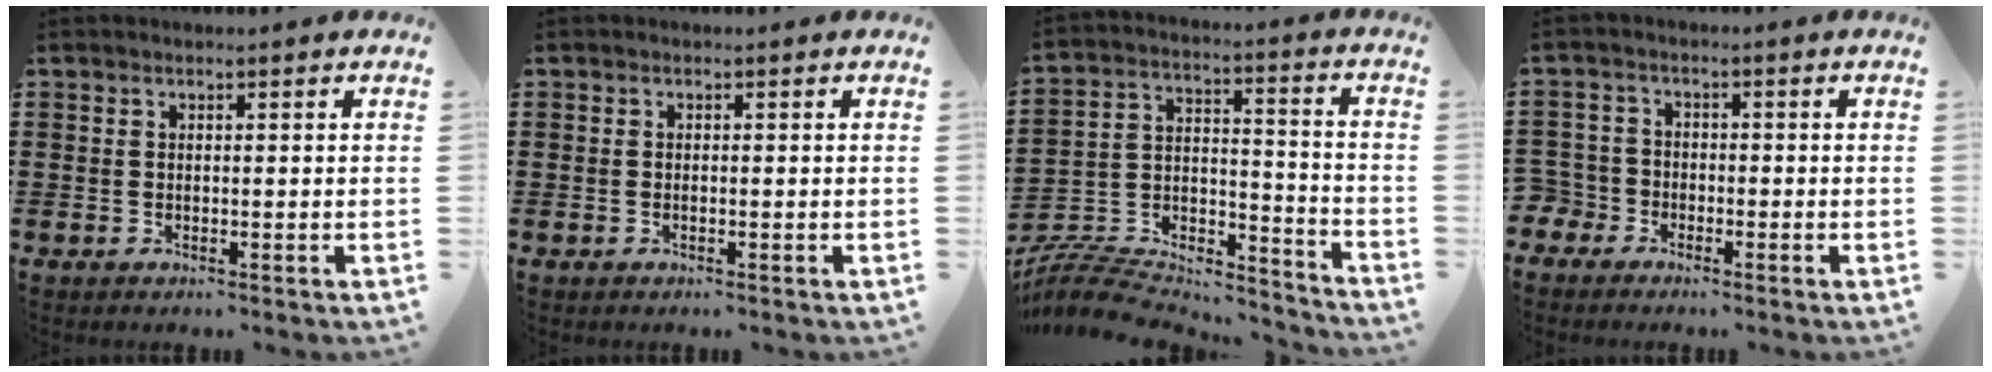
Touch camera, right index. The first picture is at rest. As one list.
[{"total": 0.0}, {"total": 7.8, "force": [-7.1, 2.5, 1.8], "torque": [-0.038, 0.004, -0.142]}, {"total": 2.9, "force": [-2.2, 2.0, 0.0], "torque": [-0.027, -0.001, -0.054]}]